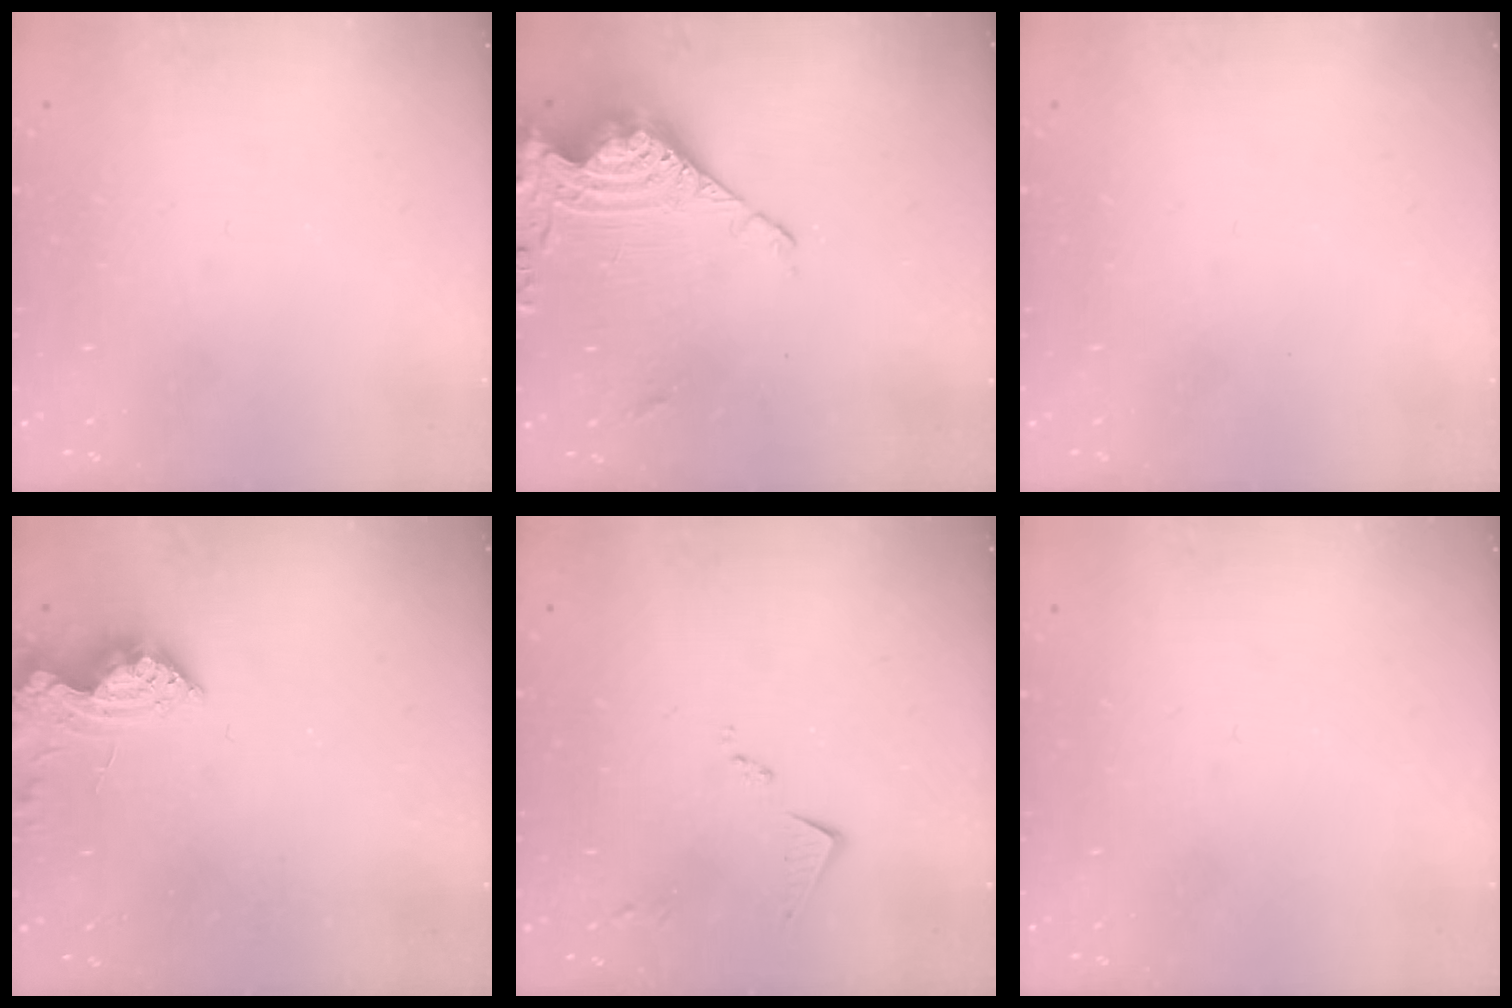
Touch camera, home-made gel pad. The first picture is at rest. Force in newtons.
{"total": 15.1, "press": 15.0, "slide": 1.9}
{"total": 0.0}
{"total": 11.6, "press": 11.6, "slide": 1.0}
{"total": 5.4, "press": 5.4, "slide": 0.5}
{"total": 0.0}